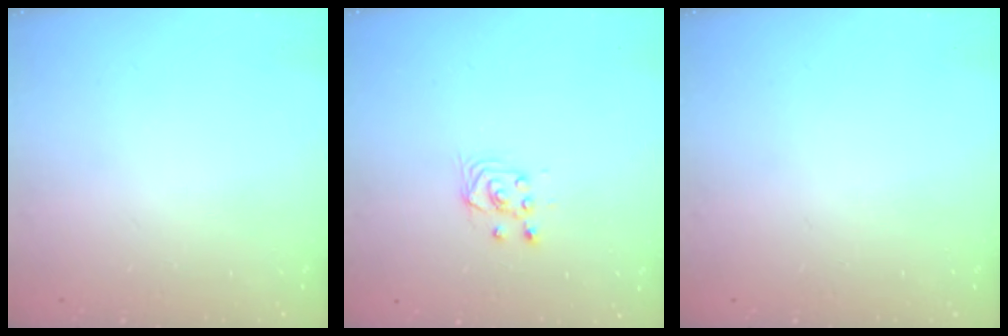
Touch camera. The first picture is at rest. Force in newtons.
{"total": 2.9, "press": 2.7, "slide": 1.0}
{"total": 0.0}